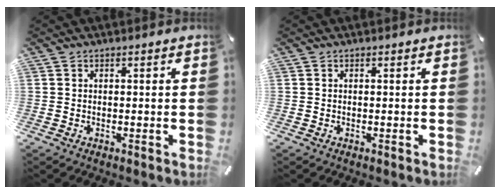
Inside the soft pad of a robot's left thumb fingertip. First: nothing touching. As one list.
[{"total": 0.0}]